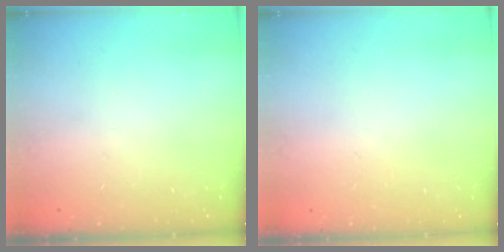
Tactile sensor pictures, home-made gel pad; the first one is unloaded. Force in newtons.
{"total": 0.8, "press": 0.8, "slide": 0.0}